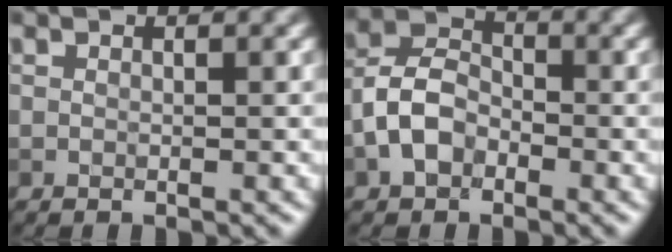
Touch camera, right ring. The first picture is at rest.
{"total": 4.3, "force": [-1.8, 3.0, 2.6], "torque": [-0.052, 0.010, -0.043]}